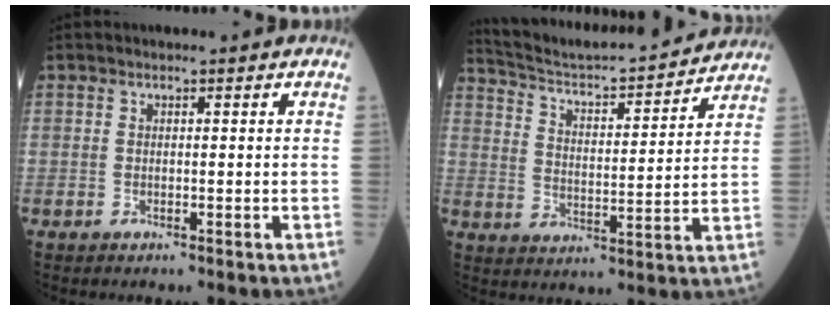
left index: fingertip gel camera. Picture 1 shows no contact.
{"total": 19.5, "force": [18.3, 1.8, 6.6], "torque": [-0.114, 0.005, 0.271]}